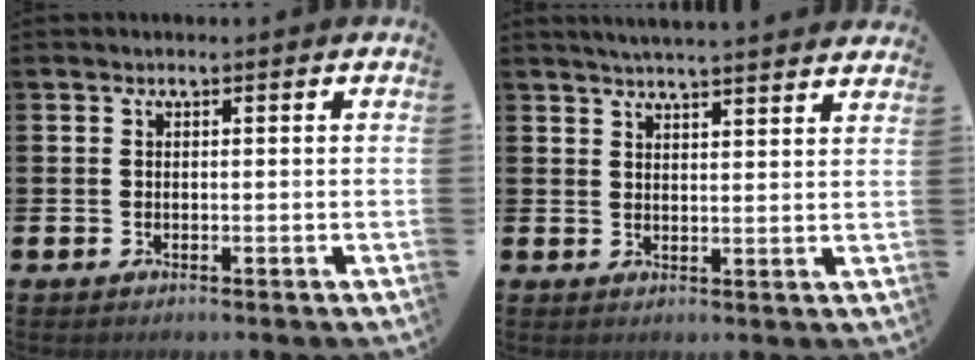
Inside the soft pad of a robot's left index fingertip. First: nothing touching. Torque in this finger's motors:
{"motor_torque": [0.88, -1.26, 0.31, 0.10]}